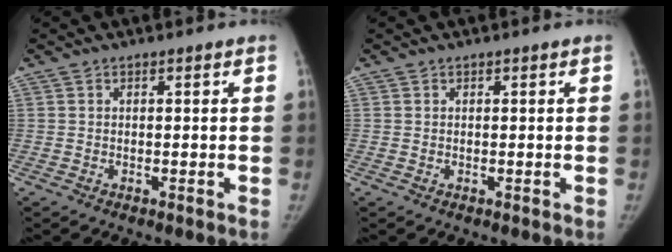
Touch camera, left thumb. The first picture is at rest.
{"total": 0.0}